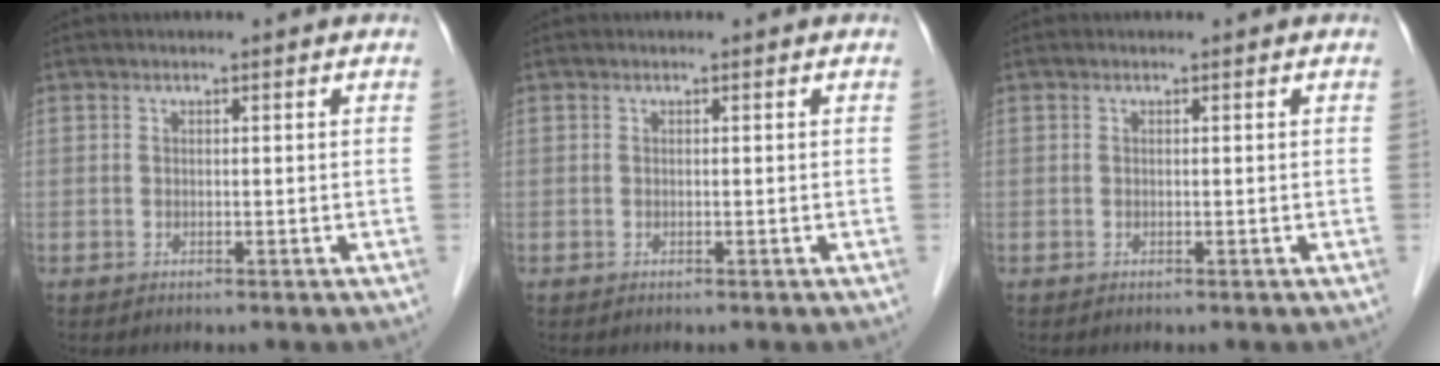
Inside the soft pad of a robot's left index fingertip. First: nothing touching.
{"total": 0.0}
{"total": 0.0}